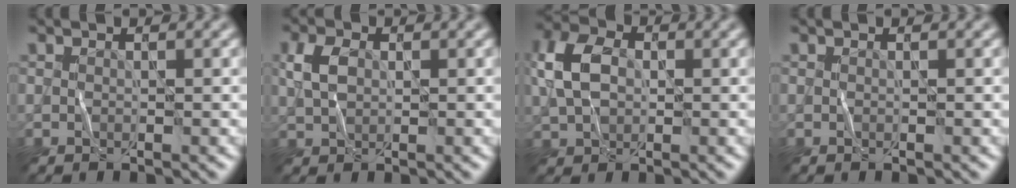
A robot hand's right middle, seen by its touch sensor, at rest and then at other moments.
{"total": 2.8, "force": [0.5, 2.0, 1.8], "torque": [-0.045, 0.007, 0.007]}
{"total": 5.8, "force": [0.6, 4.3, 3.9], "torque": [-0.101, 0.015, 0.004]}
{"total": 0.0}